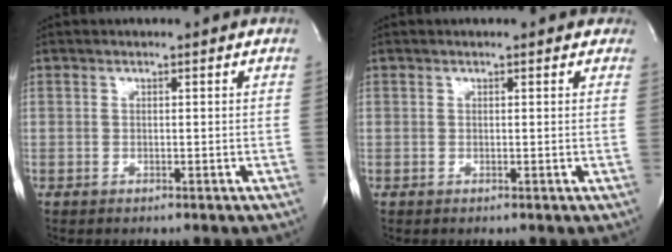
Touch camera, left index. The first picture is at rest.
{"total": 2.3, "force": [1.8, 1.2, 0.8], "torque": [-0.005, 0.004, 0.006]}